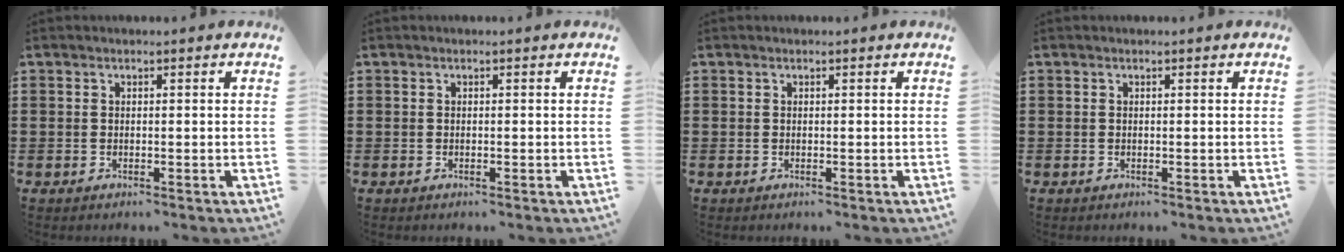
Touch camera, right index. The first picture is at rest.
{"total": 0.0}
{"total": 0.0}
{"total": 0.0}